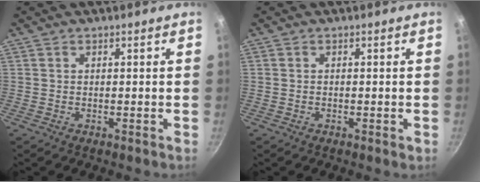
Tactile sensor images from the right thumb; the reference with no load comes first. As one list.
[{"total": 0.5, "force": [-0.3, 0.2, 0.4], "torque": [-0.007, 0.002, -0.006]}]